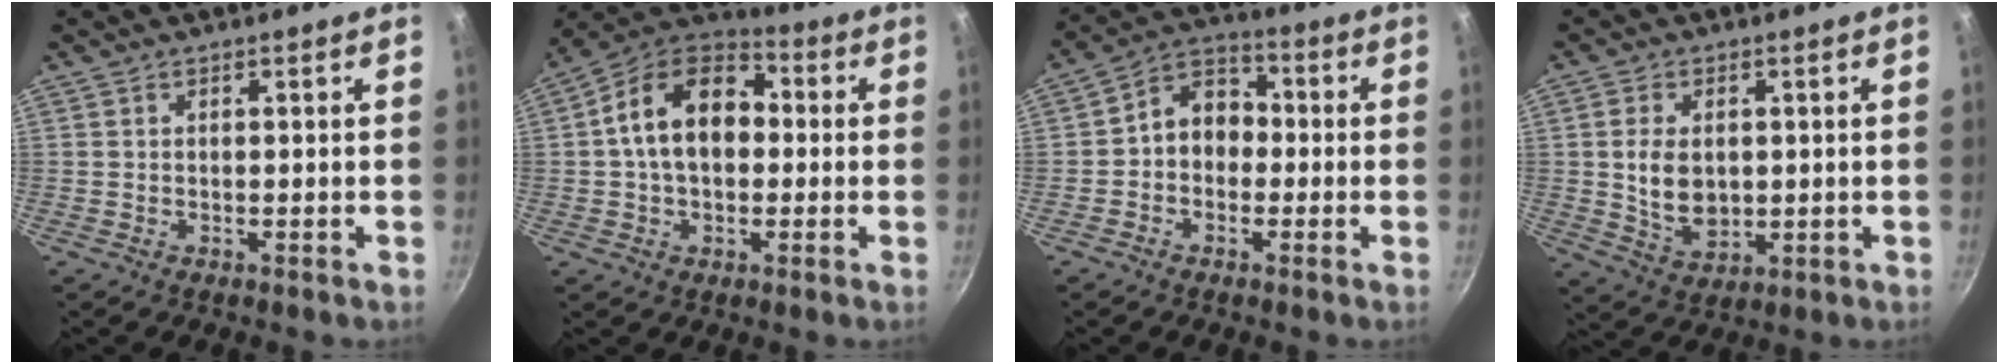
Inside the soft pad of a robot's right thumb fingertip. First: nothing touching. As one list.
[{"total": 15.5, "force": [1.1, 10.6, 11.3], "torque": [-0.157, 0.035, -0.004]}, {"total": 8.3, "force": [-0.7, 6.6, 4.9], "torque": [-0.039, 0.033, -0.033]}, {"total": 8.2, "force": [0.7, 5.6, 6.0], "torque": [-0.099, -0.012, 0.023]}]